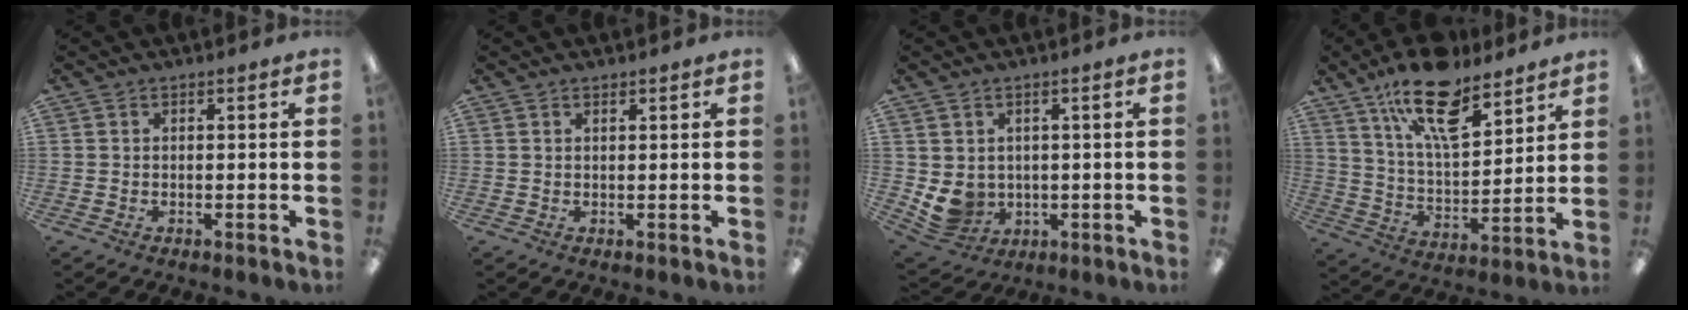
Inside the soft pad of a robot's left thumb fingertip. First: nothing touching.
{"total": 0.7, "force": [0.7, 0.1, 0.2], "torque": [-0.005, 0.000, 0.013]}
{"total": 6.3, "force": [0.8, 5.8, 2.2], "torque": [-0.071, -0.010, 0.022]}
{"total": 18.5, "force": [12.4, 7.6, 11.5], "torque": [-0.191, -0.059, 0.212]}